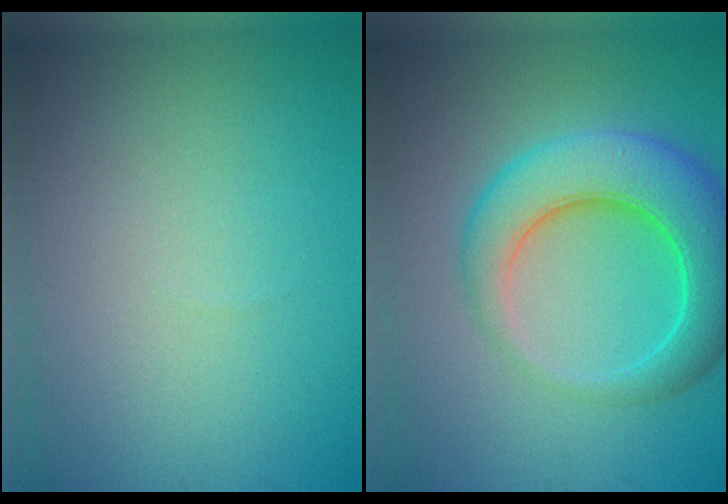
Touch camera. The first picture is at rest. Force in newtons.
{"total": 8.2, "press": 8.1, "slide": 0.3}